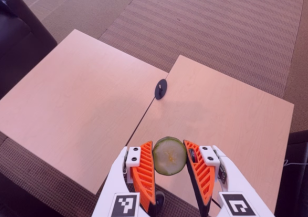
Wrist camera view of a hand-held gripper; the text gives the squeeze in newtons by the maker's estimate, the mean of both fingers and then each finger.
{"total": 10.7, "left": 10.7, "right": 10.7}